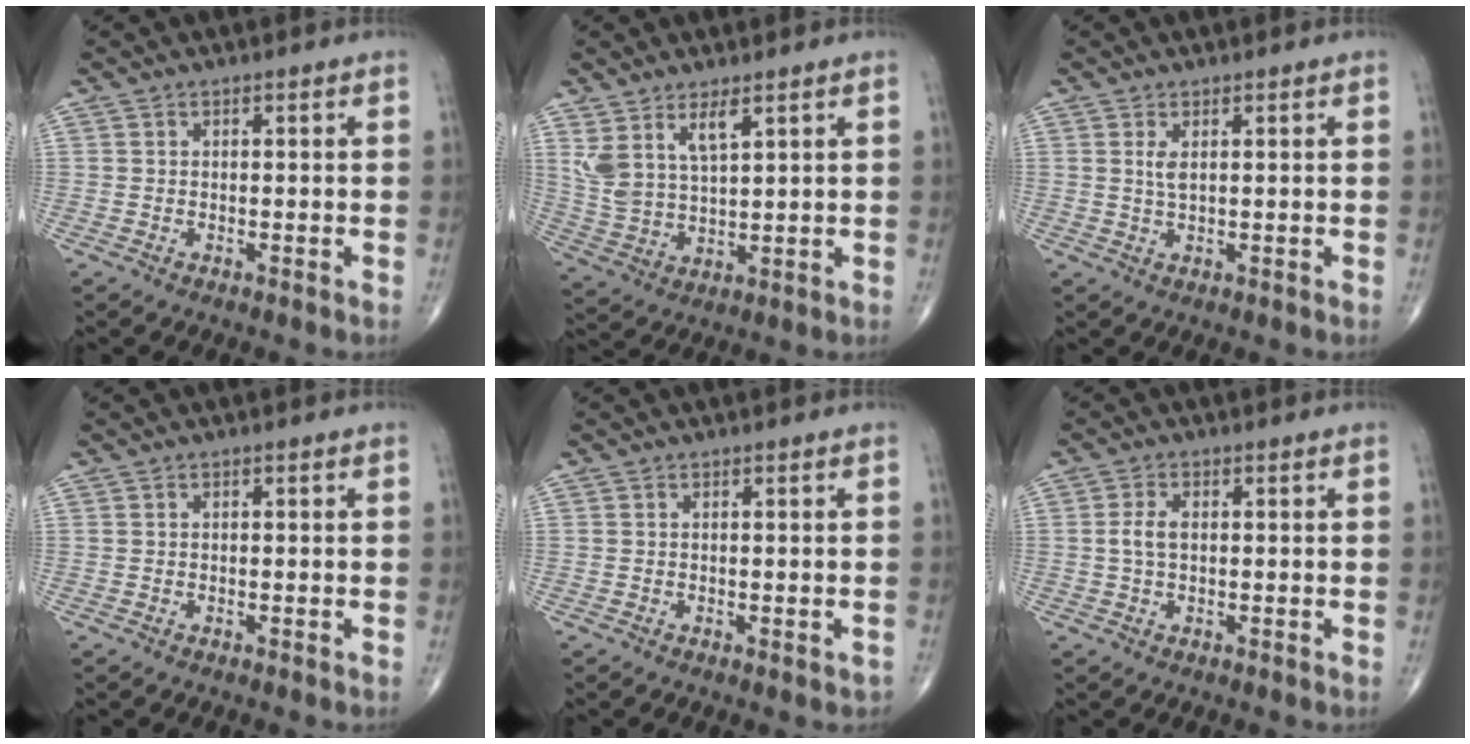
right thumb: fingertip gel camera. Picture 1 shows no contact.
{"total": 8.0, "force": [4.3, 3.2, 6.0], "torque": [-0.117, -0.023, 0.096]}
{"total": 1.9, "force": [0.6, 0.6, 1.7], "torque": [-0.039, -0.003, 0.017]}
{"total": 0.0}
{"total": 1.4, "force": [-0.5, 0.5, 1.2], "torque": [-0.014, 0.002, -0.004]}
{"total": 3.1, "force": [0.1, 1.7, 2.6], "torque": [-0.060, 0.005, 0.000]}